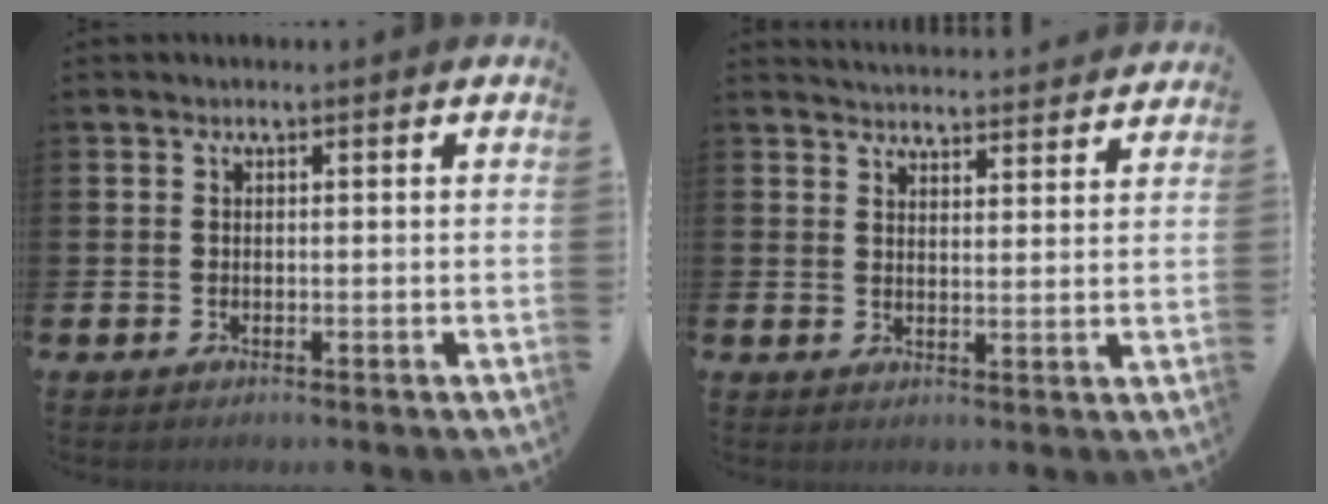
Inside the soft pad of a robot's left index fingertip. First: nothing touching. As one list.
[{"total": 4.3, "force": [4.3, 0.2, -0.1], "torque": [-0.008, -0.033, 0.077]}]